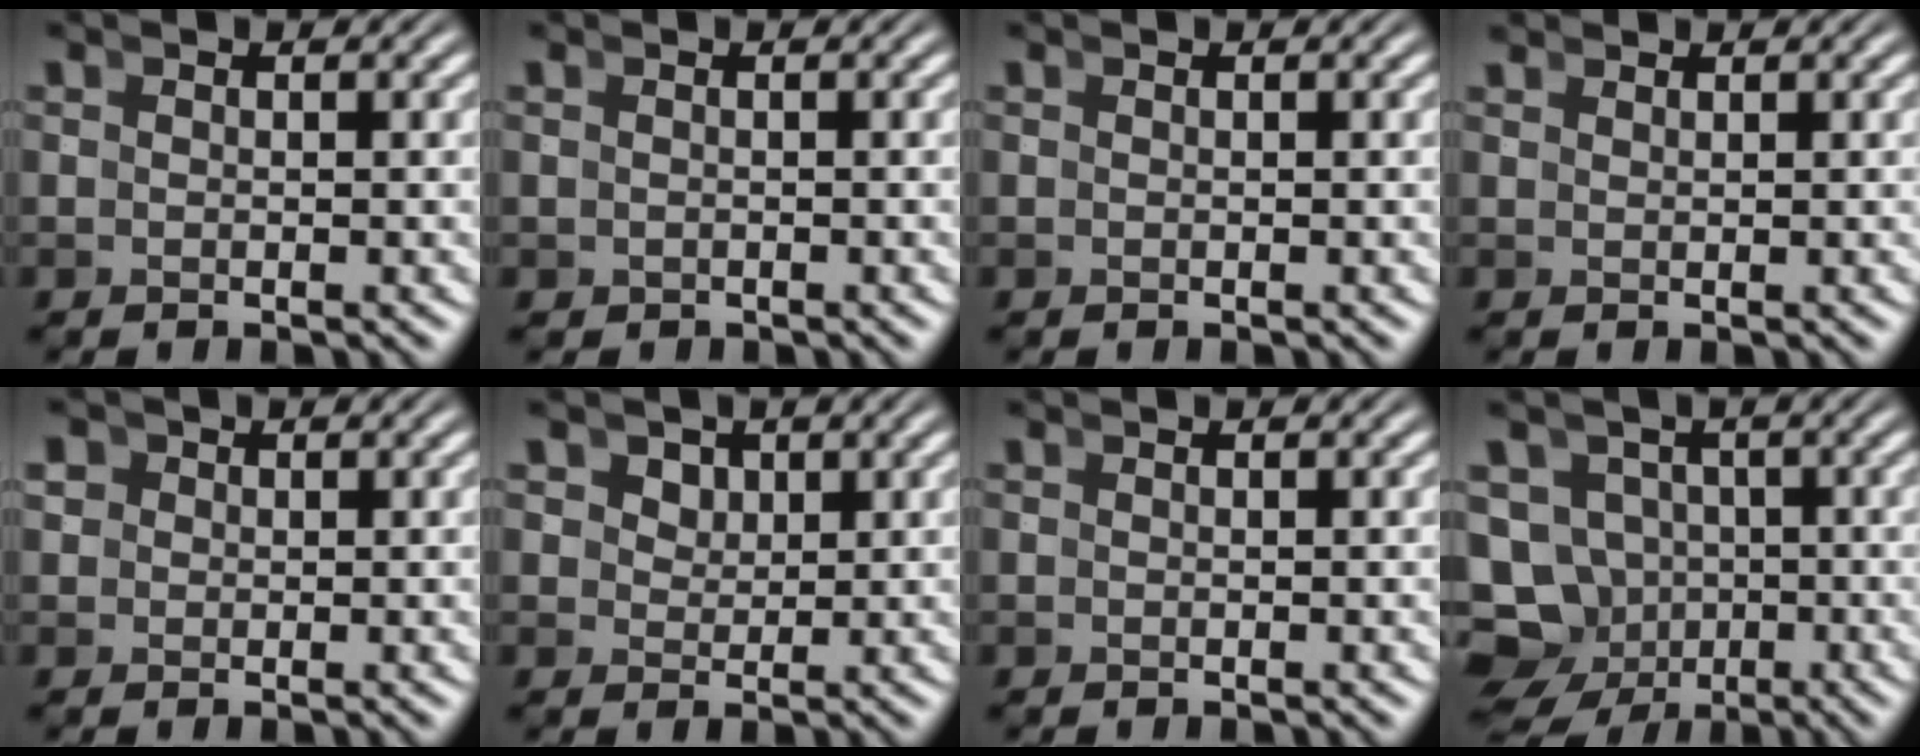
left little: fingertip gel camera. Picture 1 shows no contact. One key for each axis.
{"total": 0.9, "fx": -0.6, "fy": 0.7, "fz": 0.0, "tx": -0.005, "ty": -0.014, "tz": -0.002}
{"total": 0.0}
{"total": 1.2, "fx": 1.0, "fy": -0.7, "fz": -0.2, "tx": 0.017, "ty": 0.001, "tz": 0.023}
{"total": 2.6, "fx": 0.7, "fy": 2.3, "fz": 0.9, "tx": -0.029, "ty": -0.005, "tz": 0.013}
{"total": 2.3, "fx": 1.6, "fy": 1.5, "fz": 0.7, "tx": -0.008, "ty": -0.006, "tz": 0.034}
{"total": 0.0}
{"total": 14.2, "fx": -3.2, "fy": 12.9, "fz": 5.0, "tx": -0.121, "ty": -0.072, "tz": -0.048}